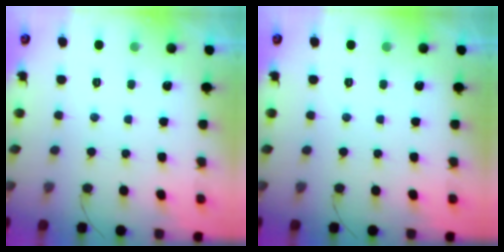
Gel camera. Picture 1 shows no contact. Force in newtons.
{"total": 0.0}